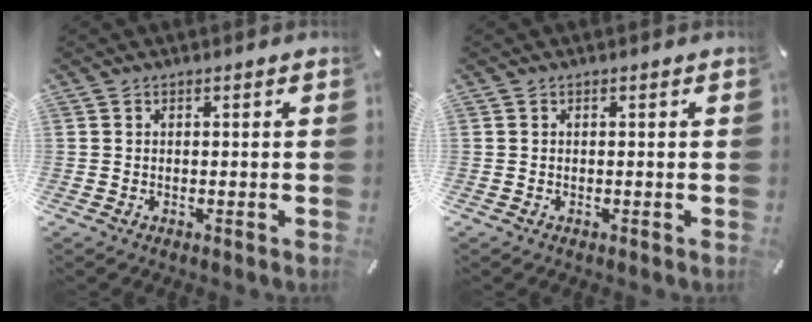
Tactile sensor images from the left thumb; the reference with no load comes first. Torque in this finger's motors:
{"motor_torque": [0.00, 0.00, -0.03, 0.00, 0.00]}